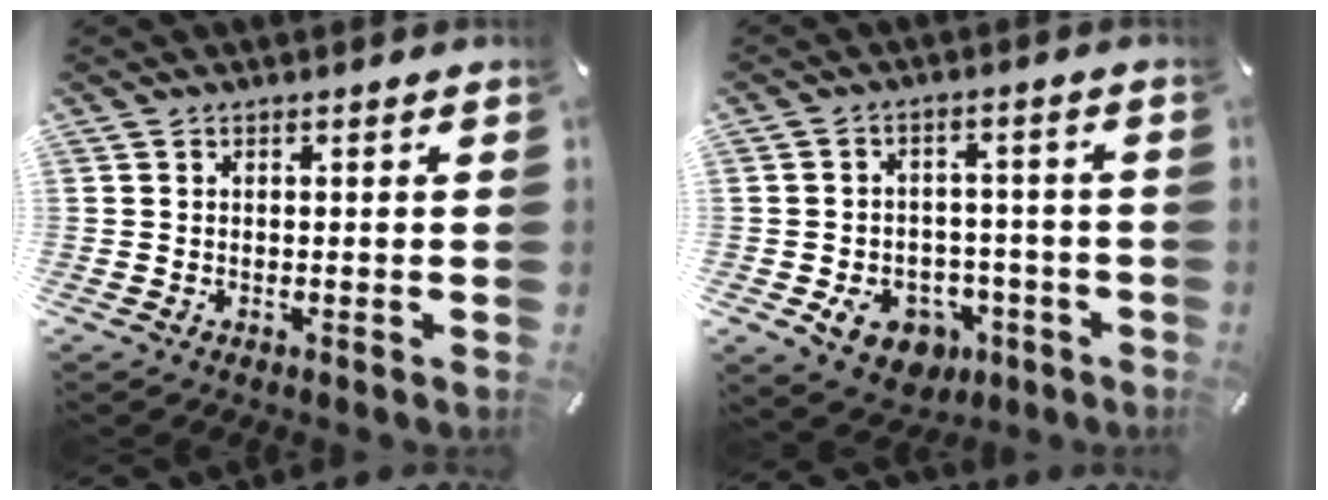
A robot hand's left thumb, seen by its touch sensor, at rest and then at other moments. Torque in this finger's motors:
{"motor_torque": [0.51, 0.76, 0.75, 0.34, 0.22]}